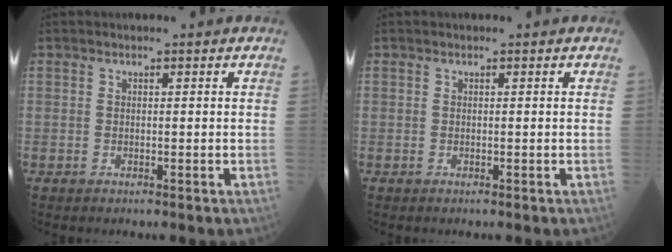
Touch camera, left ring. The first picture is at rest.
{"total": 0.0}